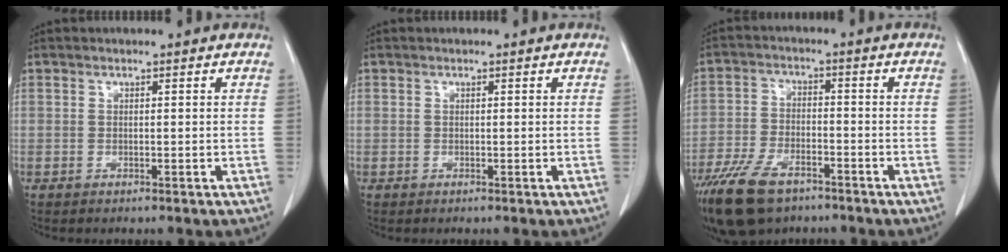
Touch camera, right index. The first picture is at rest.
{"total": 0.0}
{"total": 12.0, "force": [-8.2, 5.3, 6.9], "torque": [-0.139, -0.011, -0.146]}